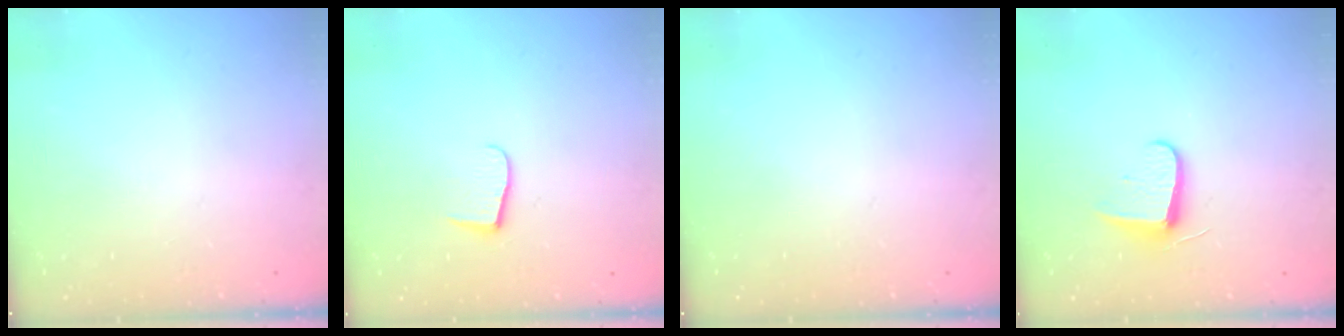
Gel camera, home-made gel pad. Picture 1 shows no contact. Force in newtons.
{"total": 6.5, "press": 6.5, "slide": 0.6}
{"total": 0.0}
{"total": 7.8, "press": 7.7, "slide": 0.4}